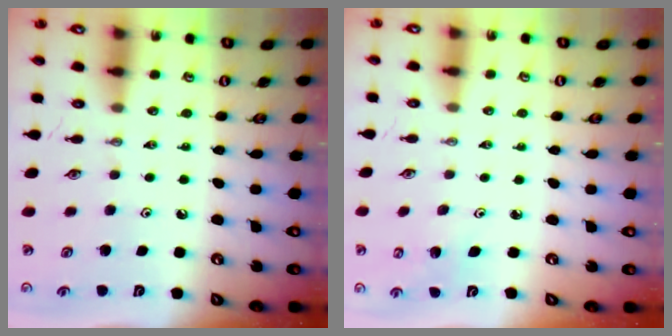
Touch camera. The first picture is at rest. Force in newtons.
{"total": 2.3, "press": 2.3, "slide": 0.2}